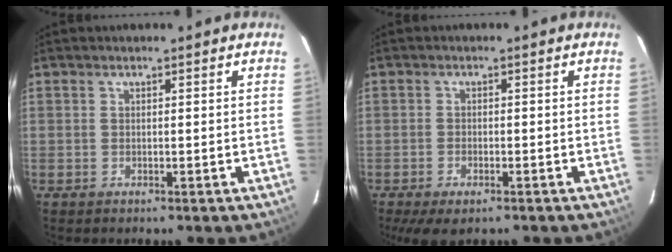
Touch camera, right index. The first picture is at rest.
{"total": 5.5, "force": [-3.6, 2.2, 3.6], "torque": [-0.064, -0.010, -0.058]}